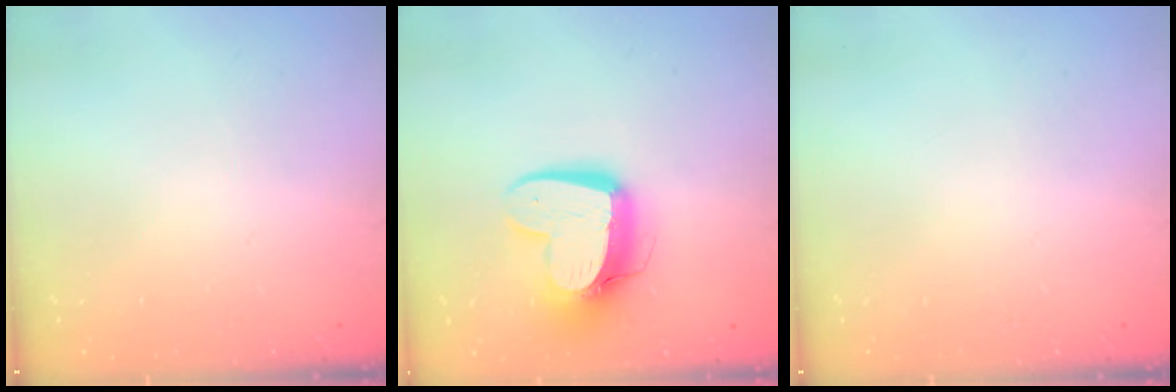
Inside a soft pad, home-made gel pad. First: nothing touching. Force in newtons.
{"total": 14.4, "press": 14.3, "slide": 1.3}
{"total": 0.0}